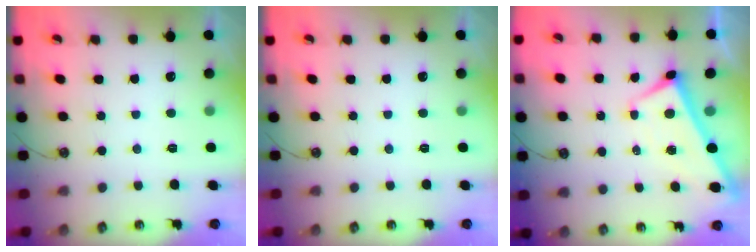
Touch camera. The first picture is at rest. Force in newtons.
{"total": 0.0}
{"total": 2.1, "press": 2.1, "slide": 0.3}